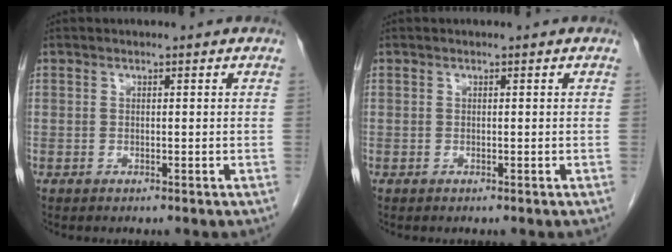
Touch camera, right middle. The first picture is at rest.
{"total": 0.0}